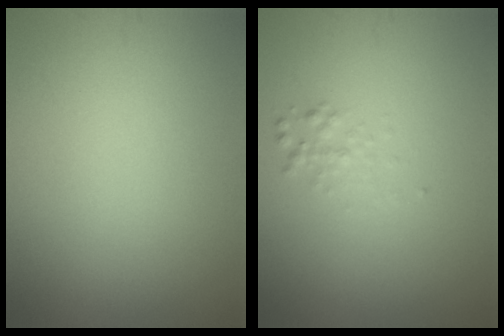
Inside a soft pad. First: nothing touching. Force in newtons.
{"total": 1.0, "press": 1.0, "slide": 0.0}